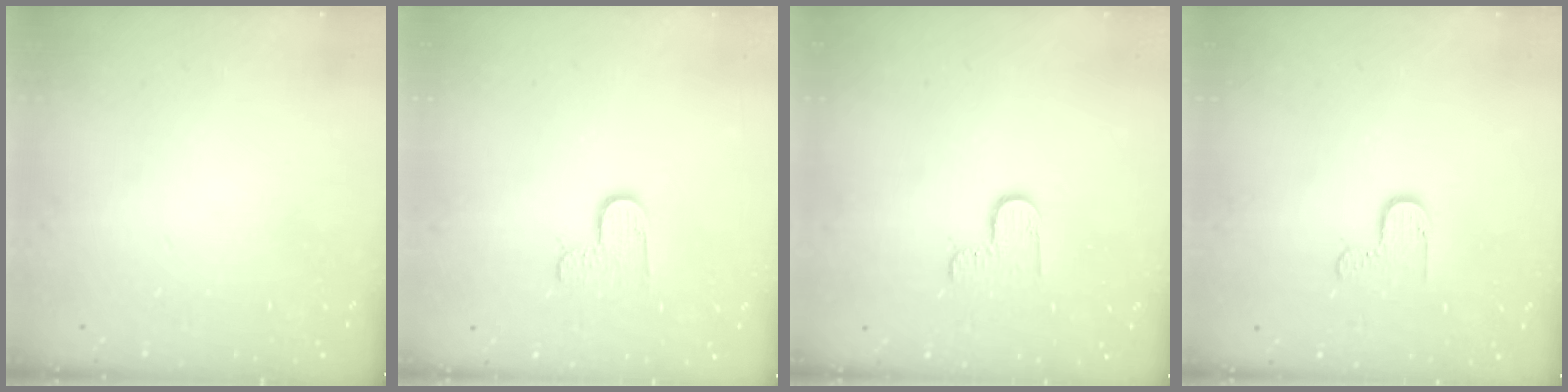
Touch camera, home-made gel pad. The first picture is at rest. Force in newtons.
{"total": 5.5, "press": 5.5, "slide": 0.4}
{"total": 5.1, "press": 5.0, "slide": 0.5}
{"total": 4.7, "press": 4.7, "slide": 0.4}